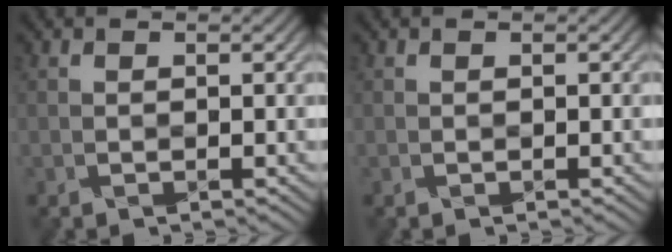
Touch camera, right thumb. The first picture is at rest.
{"total": 0.0}